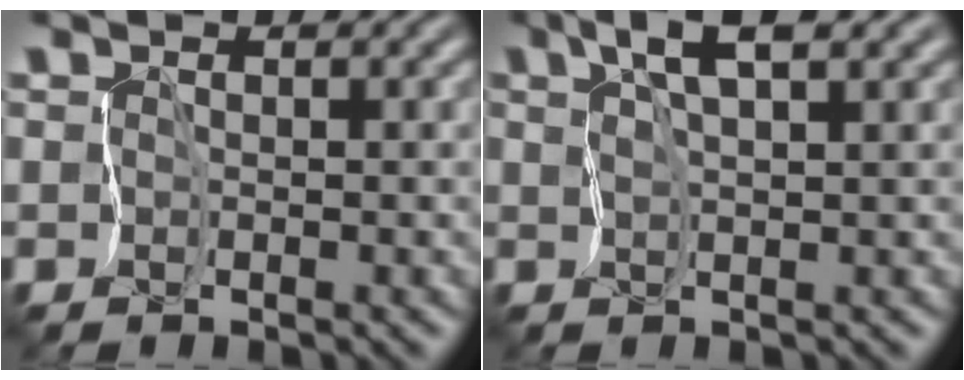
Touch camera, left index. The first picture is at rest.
{"total": 3.5, "force": [2.0, 0.6, 2.8], "torque": [-0.058, 0.005, 0.036]}